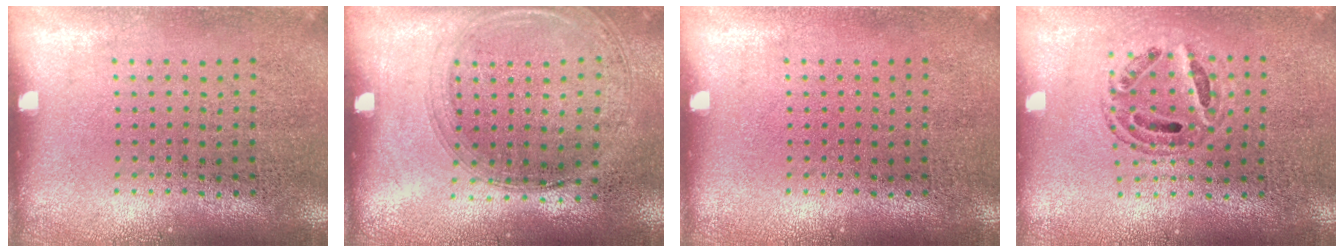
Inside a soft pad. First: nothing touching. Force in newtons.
{"total": 1.3, "press": 1.2, "slide": 0.6}
{"total": 0.0}
{"total": 0.7, "press": 0.6, "slide": 0.2}